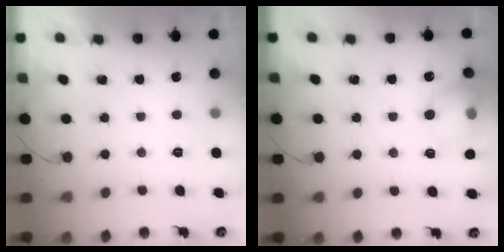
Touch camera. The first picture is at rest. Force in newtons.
{"total": 10.7, "press": 10.6, "slide": 1.6}